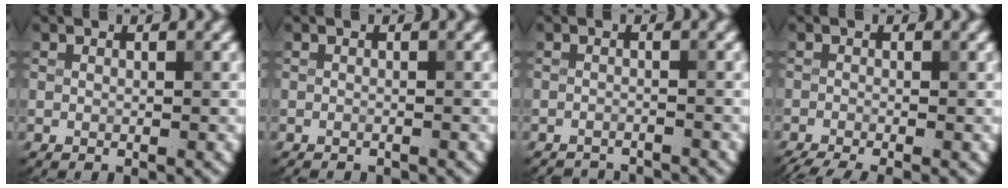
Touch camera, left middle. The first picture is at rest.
{"total": 1.2, "force": [-1.2, 0.1, 0.1], "torque": [0.004, -0.006, -0.018]}
{"total": 3.6, "force": [-3.6, 0.3, 0.4], "torque": [-0.005, -0.012, -0.056]}
{"total": 3.8, "force": [-2.7, 0.8, 2.5], "torque": [-0.033, -0.015, -0.050]}